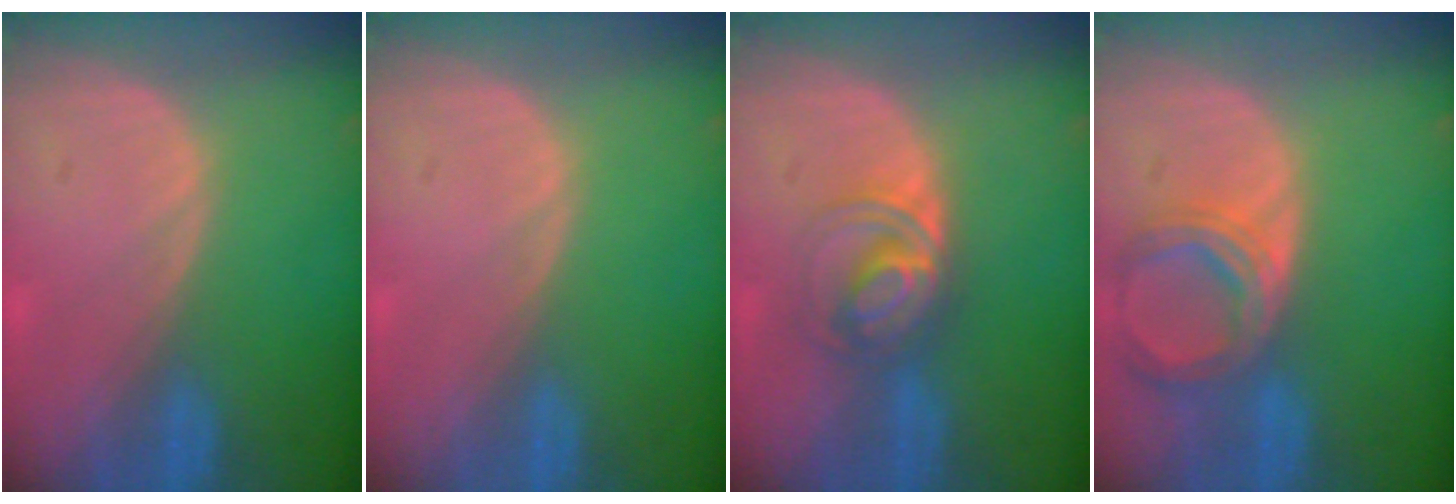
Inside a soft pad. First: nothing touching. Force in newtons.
{"total": 0.0}
{"total": 6.0, "press": 5.6, "slide": 2.3}
{"total": 7.0, "press": 6.5, "slide": 2.7}